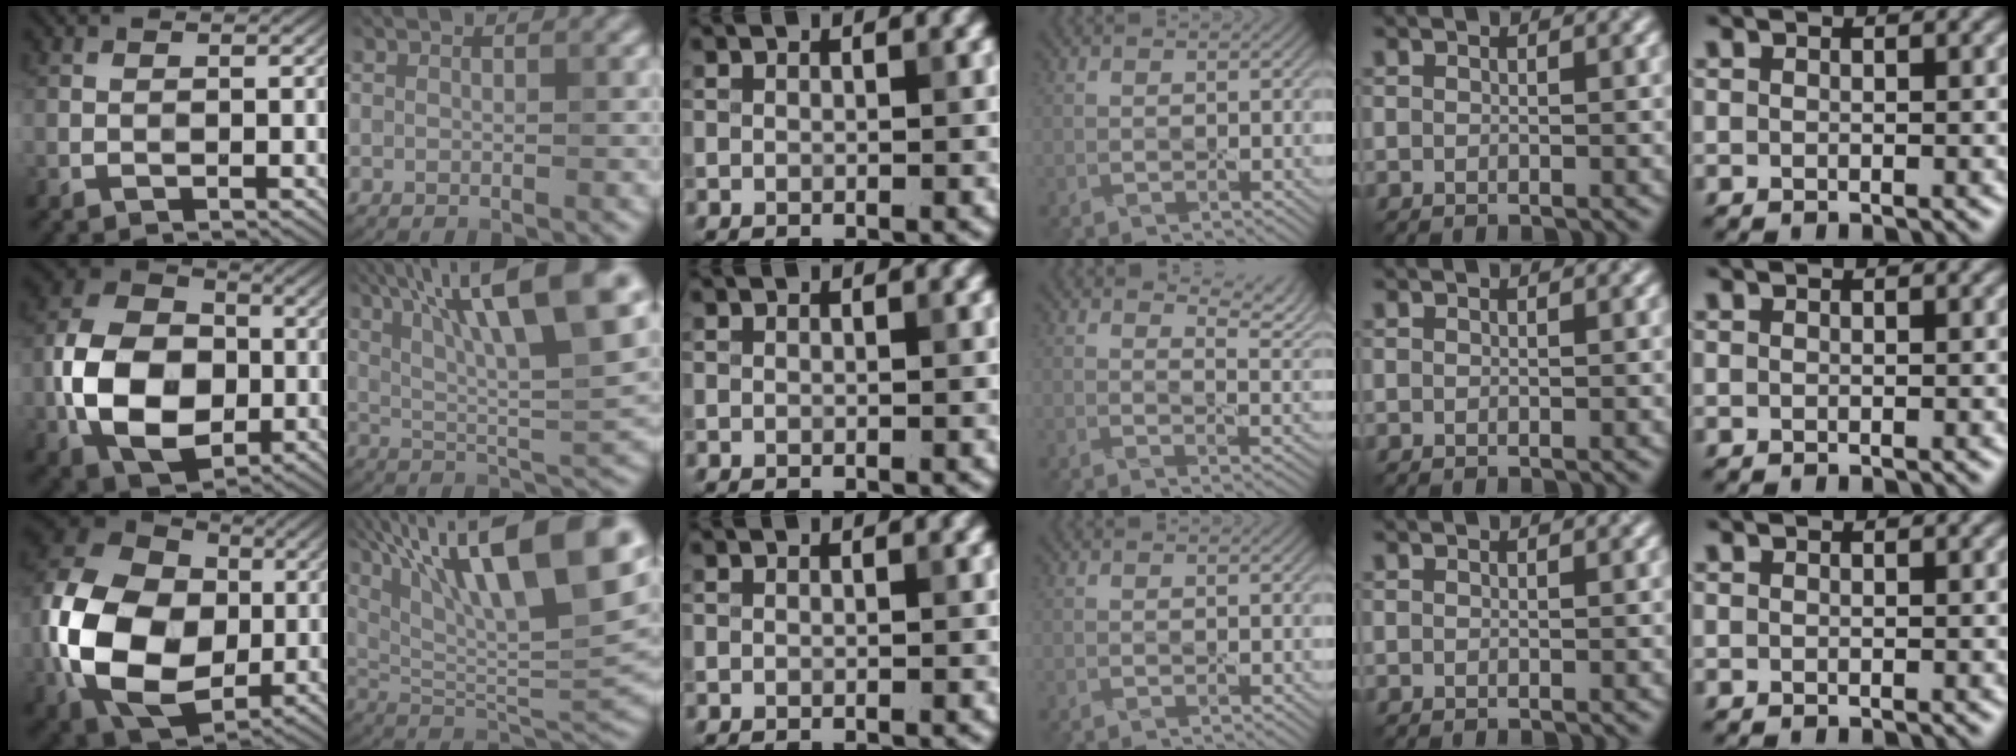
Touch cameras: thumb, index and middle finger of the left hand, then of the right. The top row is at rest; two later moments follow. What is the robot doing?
{"motion": "peel", "object": "plastic wrap"}